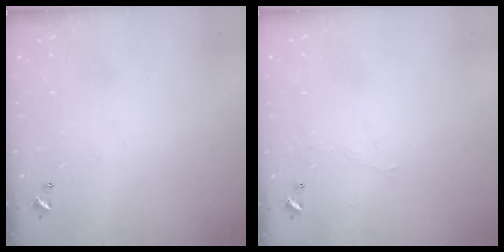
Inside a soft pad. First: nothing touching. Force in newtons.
{"total": 2.8, "press": 2.8, "slide": 0.5}